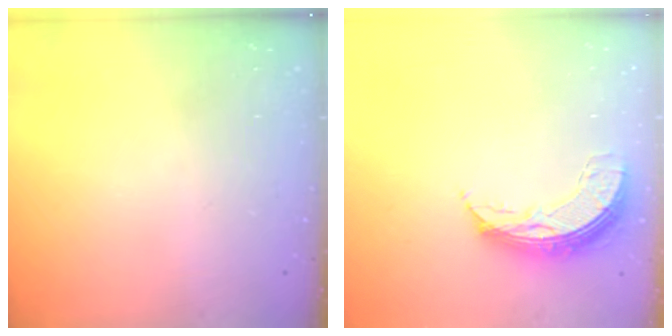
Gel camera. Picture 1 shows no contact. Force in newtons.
{"total": 8.0, "press": 8.0, "slide": 0.7}